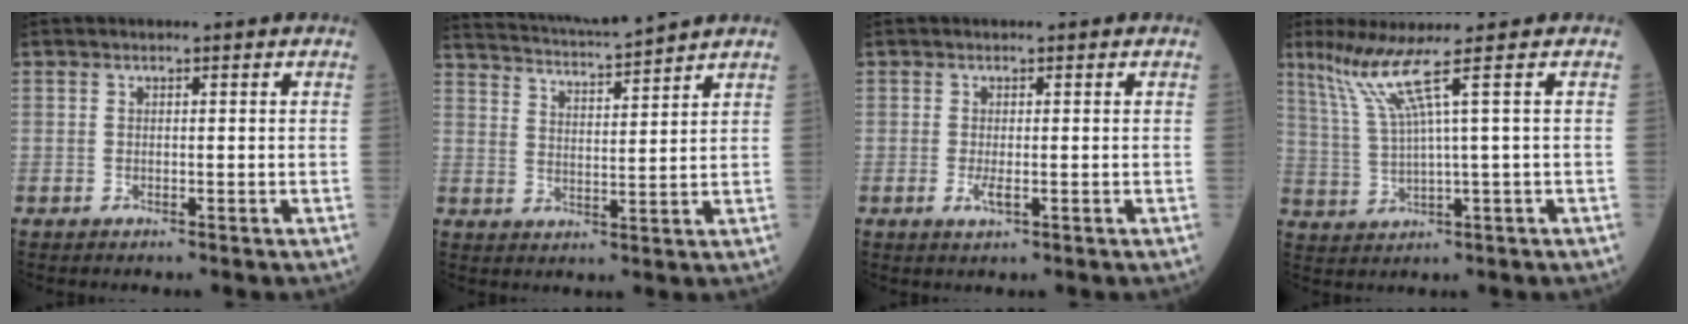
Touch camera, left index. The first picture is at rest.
{"total": 10.6, "force": [10.2, -1.5, 2.8], "torque": [-0.058, 0.008, 0.164]}
{"total": 1.5, "force": [-0.4, 0.3, 1.3], "torque": [-0.025, -0.003, -0.008]}
{"total": 6.0, "force": [3.4, -2.4, 4.4], "torque": [-0.097, 0.001, 0.079]}